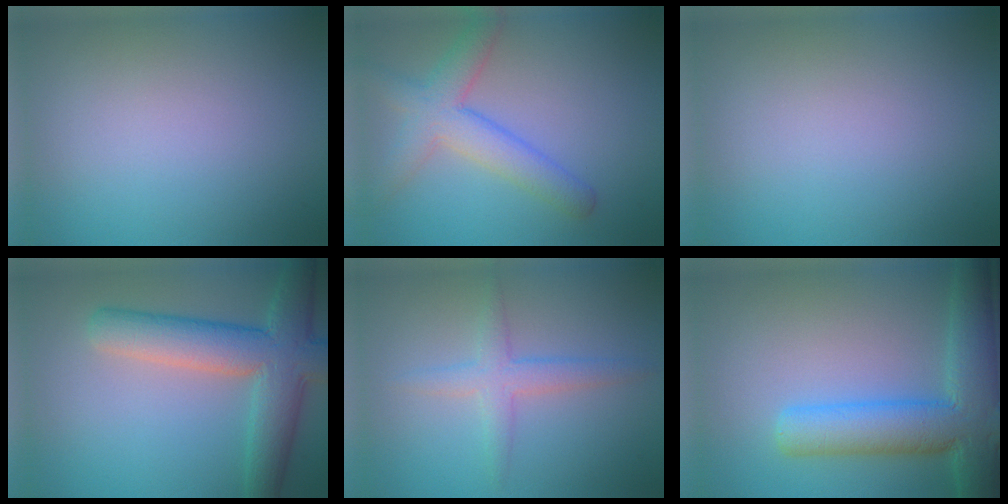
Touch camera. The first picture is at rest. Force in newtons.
{"total": 4.8, "press": 4.8, "slide": 0.3}
{"total": 0.0}
{"total": 7.7, "press": 7.7, "slide": 0.4}
{"total": 2.6, "press": 2.6, "slide": 0.1}
{"total": 8.6, "press": 8.6, "slide": 0.5}